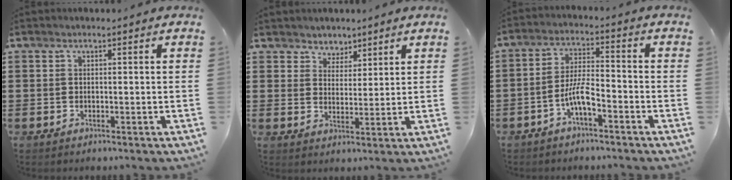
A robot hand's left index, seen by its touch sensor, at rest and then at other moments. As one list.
[{"total": 3.6, "force": [2.9, 2.1, -0.4], "torque": [-0.010, 0.005, 0.054]}, {"total": 6.0, "force": [-3.3, 1.6, 4.8], "torque": [-0.108, 0.003, -0.067]}]